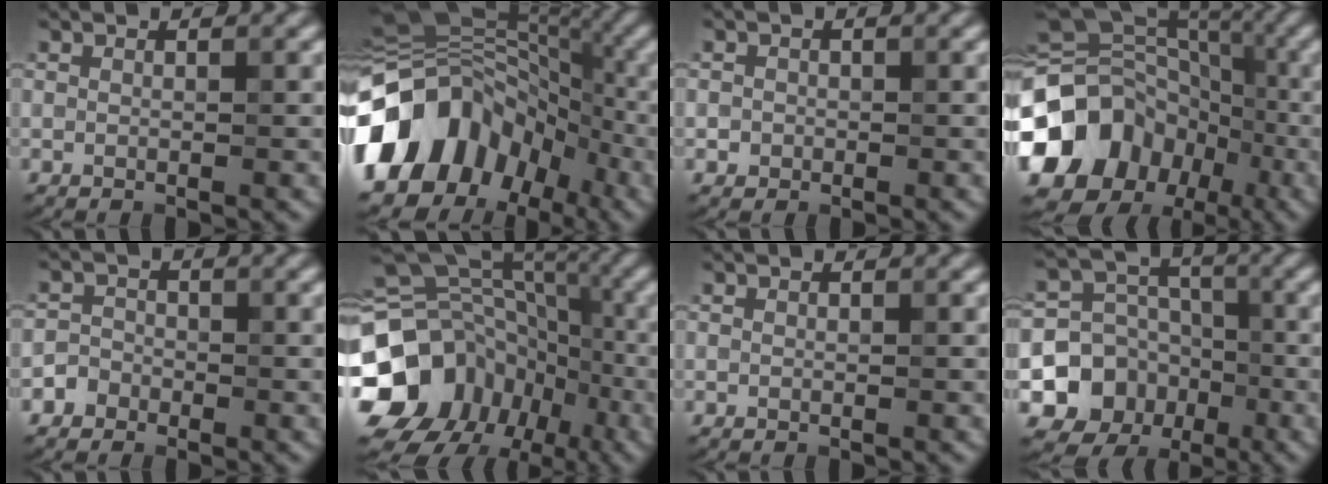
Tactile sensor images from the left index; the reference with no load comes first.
{"total": 13.6, "force": [-4.0, 10.4, 7.8], "torque": [-0.135, 0.004, -0.086]}
{"total": 0.9, "force": [-0.2, 0.9, 0.1], "torque": [0.007, -0.003, -0.005]}
{"total": 16.9, "force": [-5.0, 14.1, 7.7], "torque": [-0.176, 0.012, -0.106]}
{"total": 1.6, "force": [-0.9, 1.3, 0.0], "torque": [0.016, 0.005, -0.023]}
{"total": 18.1, "force": [-6.7, 15.3, 7.1], "torque": [-0.165, -0.013, -0.119]}
{"total": 0.0}
{"total": 7.4, "force": [-2.6, 6.6, 2.3], "torque": [-0.031, -0.007, -0.057]}